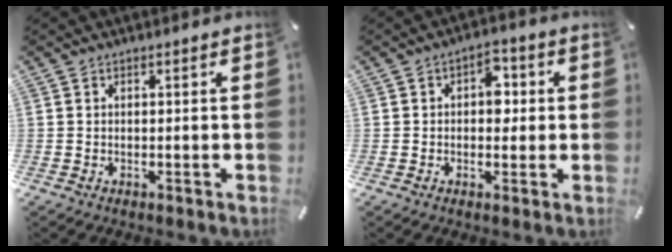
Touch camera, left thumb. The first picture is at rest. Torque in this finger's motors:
{"motor_torque": [0.80, 0.84, 0.52, -0.24, -0.01]}